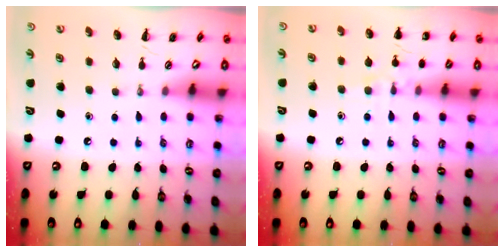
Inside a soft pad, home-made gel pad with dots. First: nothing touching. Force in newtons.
{"total": 8.7, "press": 8.5, "slide": 1.9}